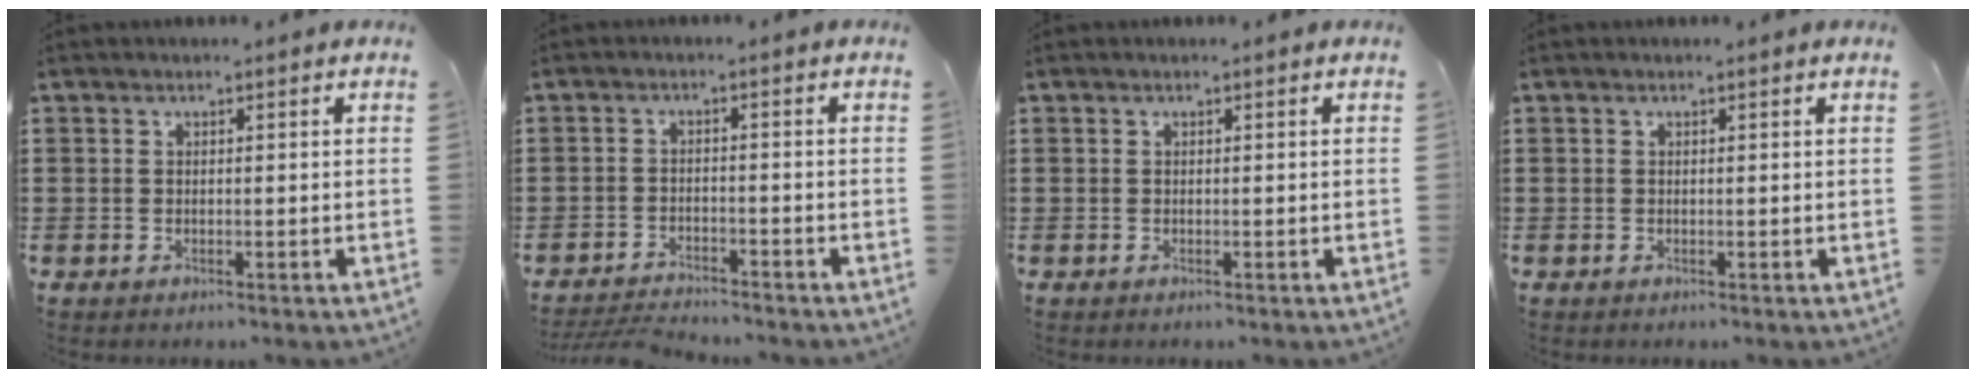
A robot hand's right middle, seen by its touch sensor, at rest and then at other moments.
{"total": 3.5, "force": [-3.5, 0.1, 0.7], "torque": [-0.021, -0.004, -0.073]}
{"total": 0.0}
{"total": 0.0}